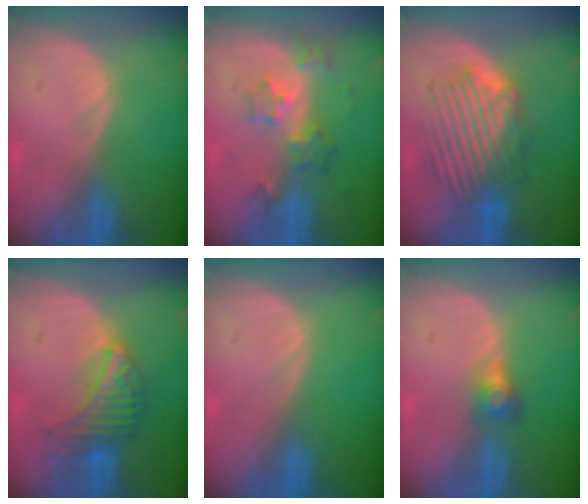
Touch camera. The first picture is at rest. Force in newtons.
{"total": 5.8, "press": 5.3, "slide": 2.3}
{"total": 8.8, "press": 8.3, "slide": 2.9}
{"total": 6.5, "press": 6.5, "slide": 0.9}
{"total": 0.0}
{"total": 2.8, "press": 2.6, "slide": 1.0}